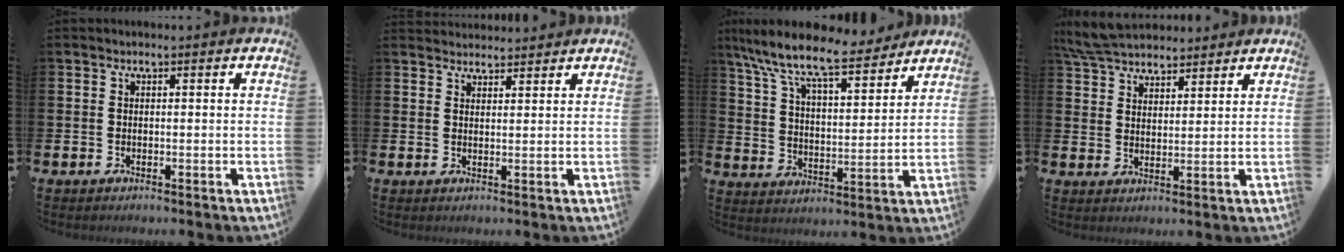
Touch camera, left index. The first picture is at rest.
{"total": 2.5, "force": [2.5, 0.5, -0.2], "torque": [-0.001, -0.010, 0.045]}
{"total": 10.6, "force": [9.1, 2.4, 5.0], "torque": [-0.130, -0.059, 0.152]}
{"total": 6.4, "force": [6.2, 1.5, 1.0], "torque": [-0.048, -0.022, 0.116]}